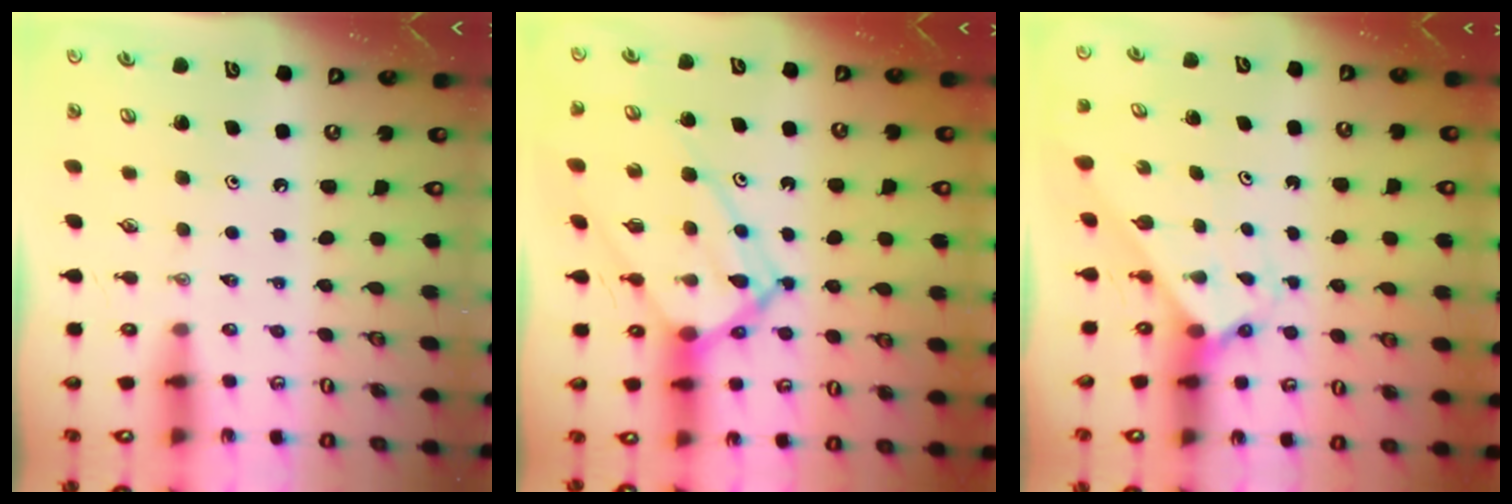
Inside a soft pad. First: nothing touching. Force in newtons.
{"total": 14.7, "press": 14.7, "slide": 1.3}
{"total": 2.3, "press": 2.3, "slide": 0.3}